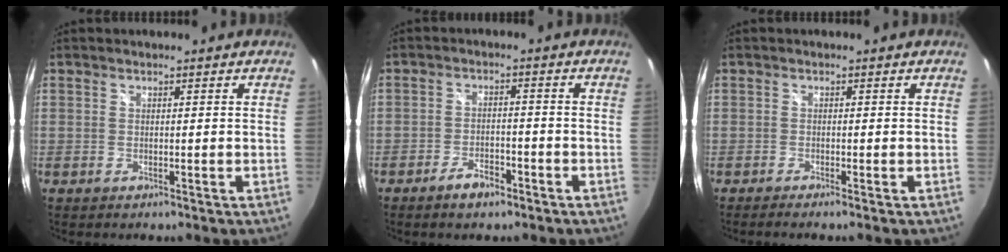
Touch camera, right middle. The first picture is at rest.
{"total": 4.4, "force": [-3.2, 1.7, 2.6], "torque": [-0.060, 0.000, -0.053]}
{"total": 1.3, "force": [-0.9, -0.5, 0.8], "torque": [-0.014, -0.003, -0.018]}